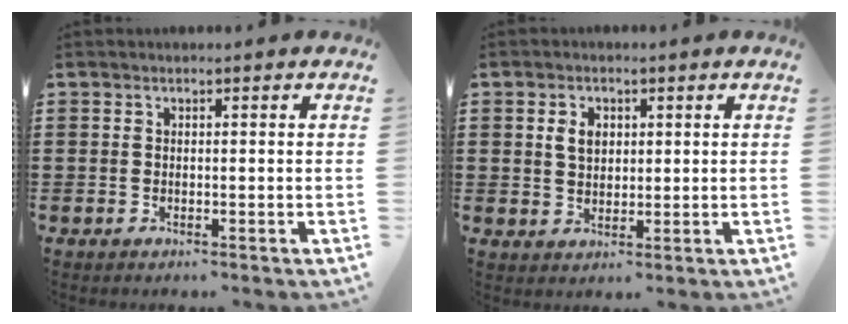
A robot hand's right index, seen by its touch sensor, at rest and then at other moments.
{"total": 3.1, "force": [0.9, 2.2, 2.0], "torque": [-0.047, 0.011, 0.015]}